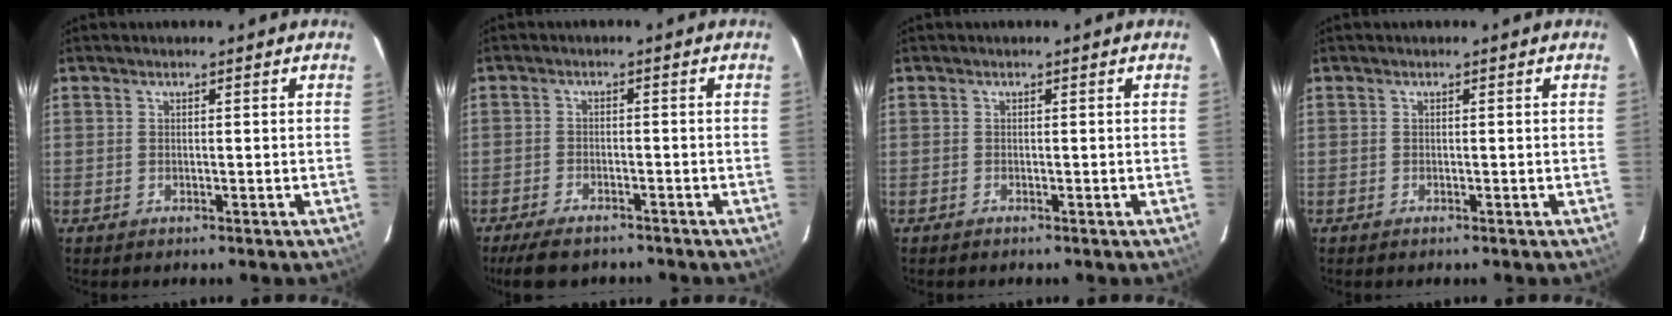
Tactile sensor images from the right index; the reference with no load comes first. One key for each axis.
{"total": 7.4, "fx": -6.0, "fy": 2.6, "fz": 3.4, "tx": -0.088, "ty": -0.014, "tz": -0.099}
{"total": 0.0}
{"total": 0.0}